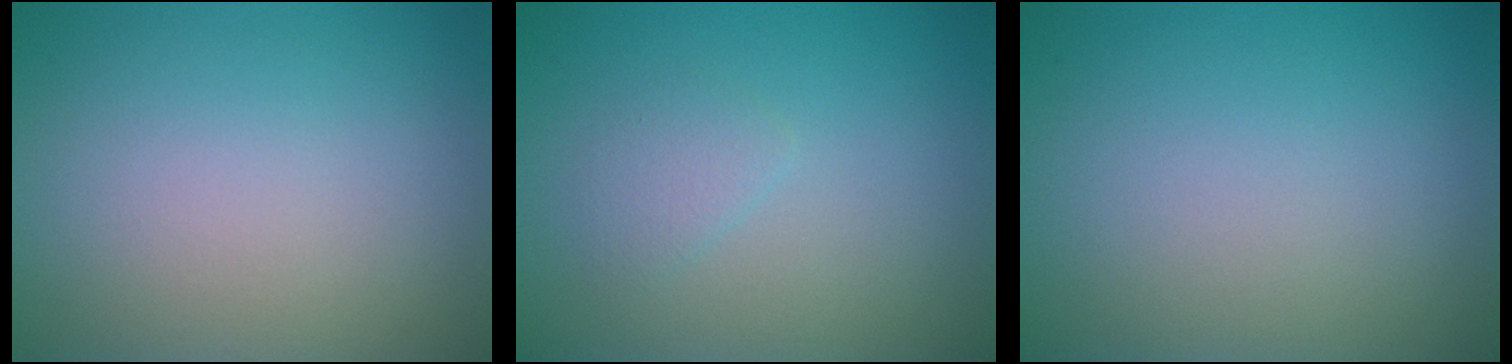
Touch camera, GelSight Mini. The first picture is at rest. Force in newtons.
{"total": 1.3, "press": 1.3, "slide": 0.1}
{"total": 0.0}